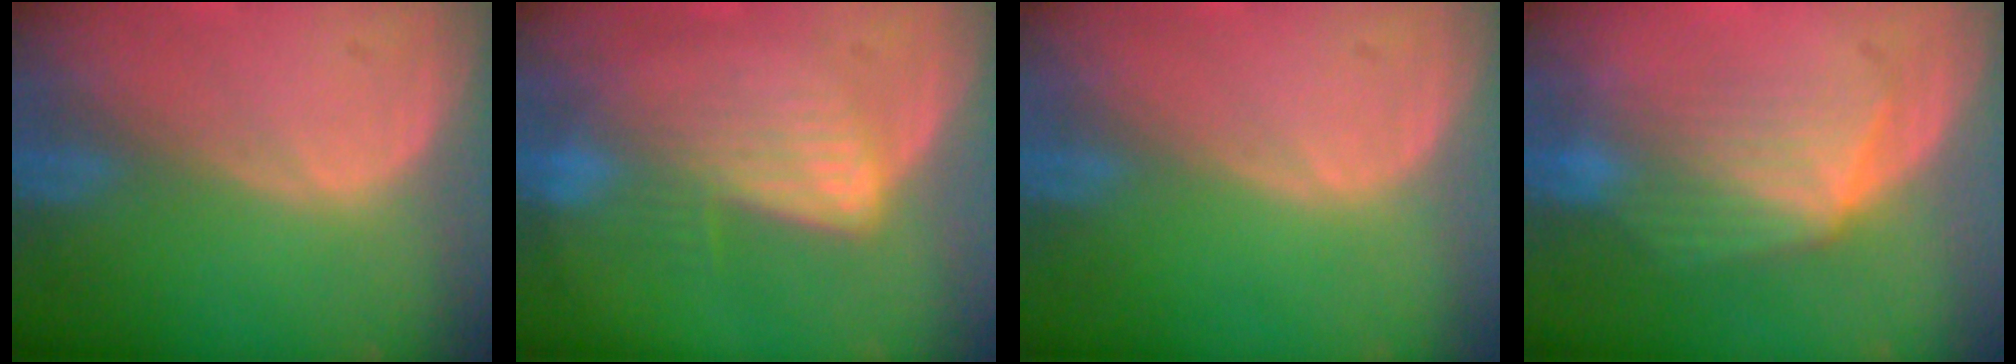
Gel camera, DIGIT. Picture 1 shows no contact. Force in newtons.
{"total": 7.0, "press": 5.8, "slide": 3.8}
{"total": 0.0}
{"total": 7.2, "press": 6.7, "slide": 2.6}